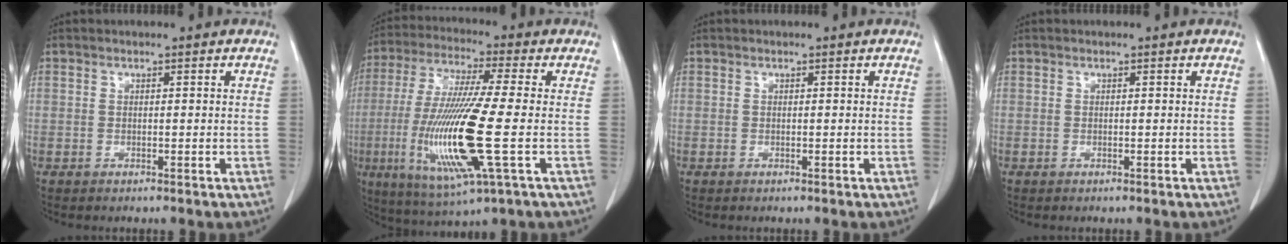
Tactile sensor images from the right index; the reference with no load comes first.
{"total": 17.7, "force": [-3.5, 1.0, 17.3], "torque": [-0.361, -0.024, -0.066]}
{"total": 0.0}
{"total": 0.0}